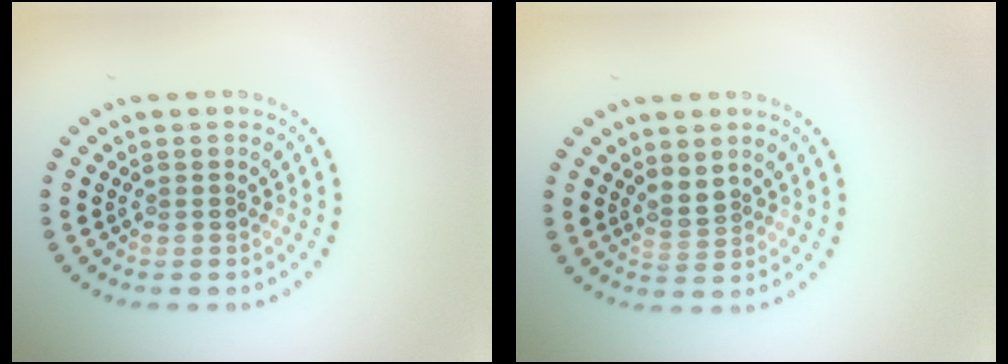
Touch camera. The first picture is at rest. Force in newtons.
{"total": 1.7, "press": 1.2, "slide": 1.2}